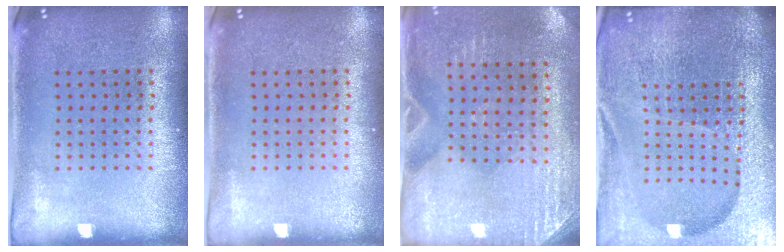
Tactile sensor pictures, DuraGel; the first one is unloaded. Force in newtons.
{"total": 0.0}
{"total": 2.8, "press": 2.6, "slide": 1.2}
{"total": 6.8, "press": 5.8, "slide": 3.4}